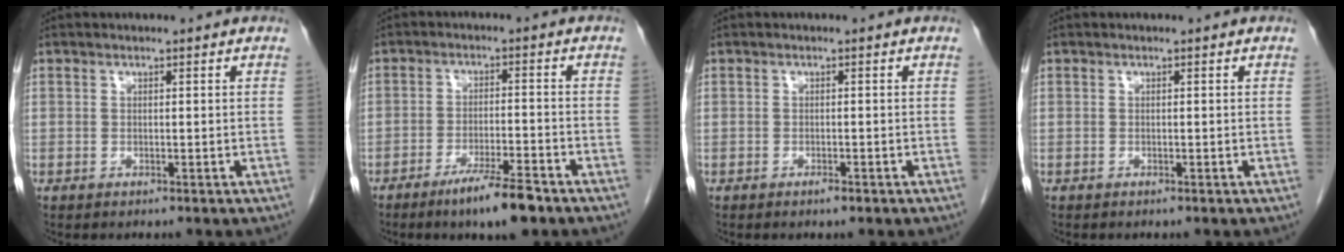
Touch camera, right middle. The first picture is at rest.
{"total": 7.3, "force": [-5.2, 0.5, 5.2], "torque": [-0.091, -0.013, -0.086]}
{"total": 0.8, "force": [-0.6, 0.2, 0.5], "torque": [-0.011, -0.001, -0.006]}
{"total": 0.0}